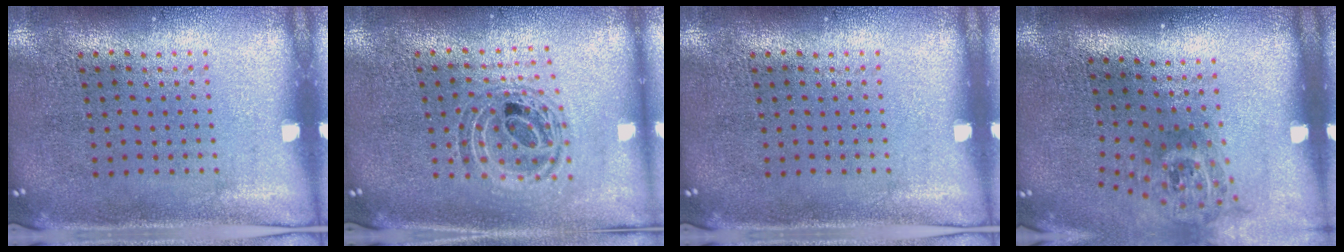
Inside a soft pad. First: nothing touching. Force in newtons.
{"total": 0.8, "press": 0.8, "slide": 0.2}
{"total": 0.0}
{"total": 1.9, "press": 1.3, "slide": 1.4}